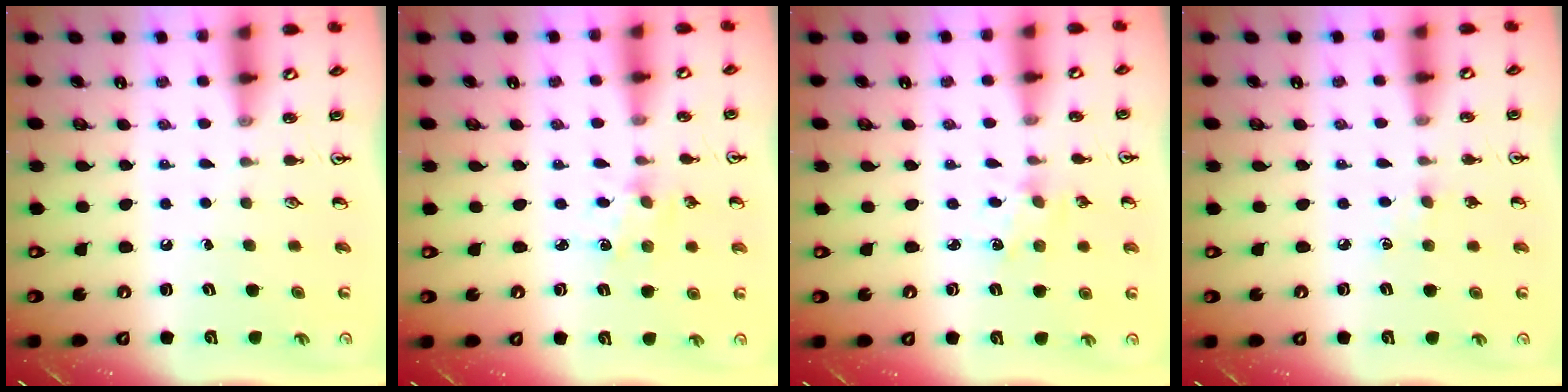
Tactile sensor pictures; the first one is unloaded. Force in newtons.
{"total": 2.6, "press": 2.6, "slide": 0.4}
{"total": 1.8, "press": 1.7, "slide": 0.4}
{"total": 4.7, "press": 4.7, "slide": 0.6}